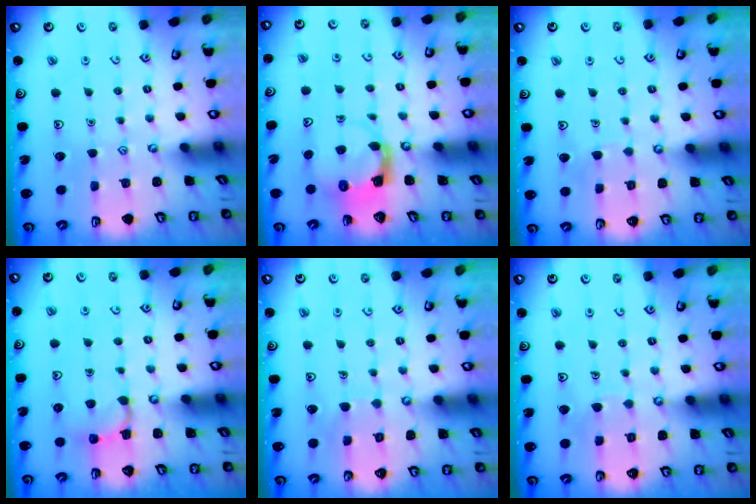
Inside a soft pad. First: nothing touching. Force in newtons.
{"total": 4.0, "press": 3.9, "slide": 0.6}
{"total": 1.8, "press": 1.8, "slide": 0.0}
{"total": 3.0, "press": 2.9, "slide": 0.7}
{"total": 6.8, "press": 6.8, "slide": 0.5}
{"total": 4.1, "press": 4.1, "slide": 0.3}